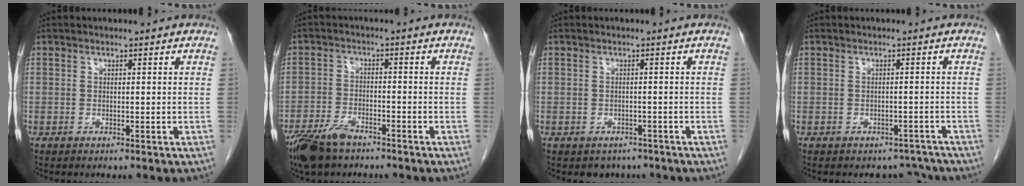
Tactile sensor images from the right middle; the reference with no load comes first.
{"total": 7.3, "force": [-5.4, 2.8, 4.0], "torque": [-0.084, -0.011, -0.098]}
{"total": 3.1, "force": [-2.4, 1.9, 0.4], "torque": [-0.004, 0.005, -0.031]}
{"total": 3.5, "force": [-3.1, 1.7, -0.2], "torque": [0.016, 0.011, -0.037]}